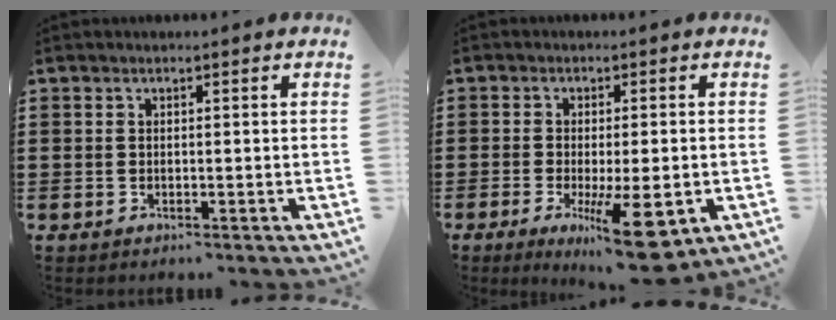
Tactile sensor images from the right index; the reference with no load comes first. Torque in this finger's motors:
{"motor_torque": [1.54, -0.60, 0.94, 0.11]}